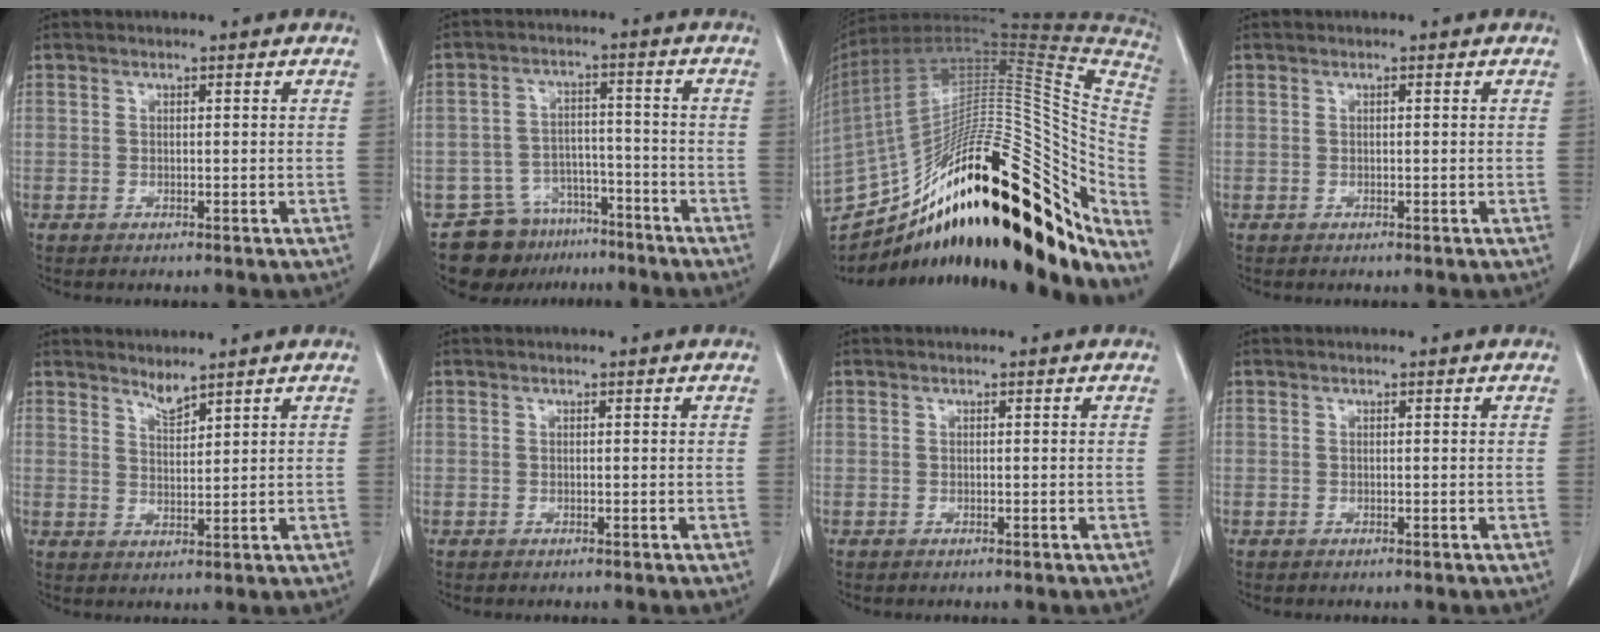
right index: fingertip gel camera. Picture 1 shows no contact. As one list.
[{"total": 9.6, "force": [-7.3, 6.0, 1.4], "torque": [-0.017, 0.029, -0.112]}, {"total": 42.0, "force": [-18.6, 16.7, 33.8], "torque": [-0.535, 0.011, -0.271]}, {"total": 0.0}, {"total": 2.2, "force": [2.2, -0.2, 0.5], "torque": [-0.008, -0.008, 0.044]}, {"total": 0.0}, {"total": 0.0}, {"total": 0.0}]